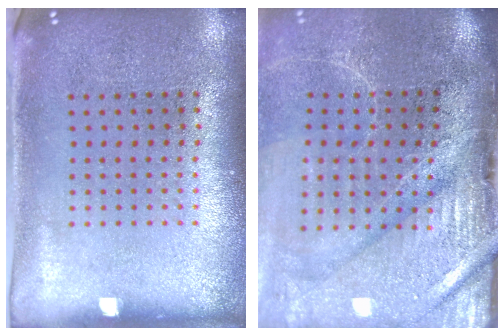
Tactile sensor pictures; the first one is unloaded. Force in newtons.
{"total": 4.5, "press": 3.7, "slide": 2.5}